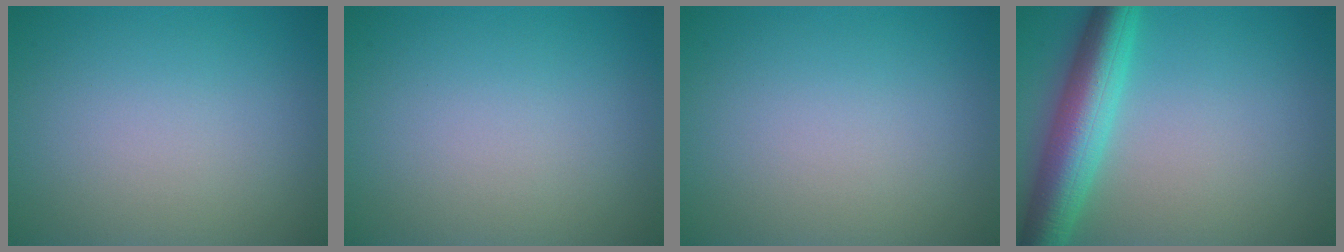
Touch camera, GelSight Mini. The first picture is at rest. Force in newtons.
{"total": 0.0}
{"total": 0.0}
{"total": 6.8, "press": 6.8, "slide": 0.2}